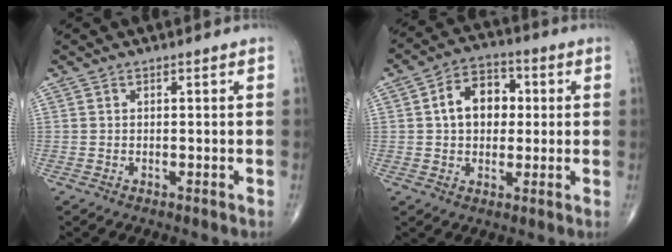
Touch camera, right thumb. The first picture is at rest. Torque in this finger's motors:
{"motor_torque": [-0.19, 0.29, 0.81, 0.15, 0.14]}